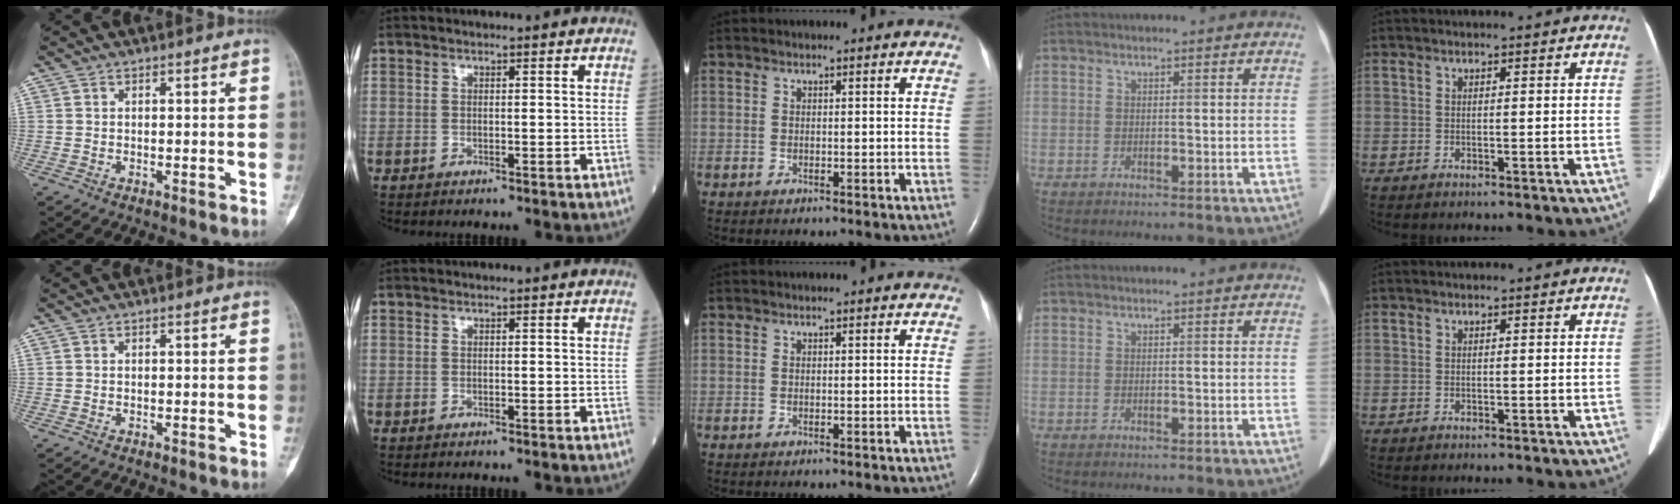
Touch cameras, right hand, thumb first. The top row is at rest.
{}